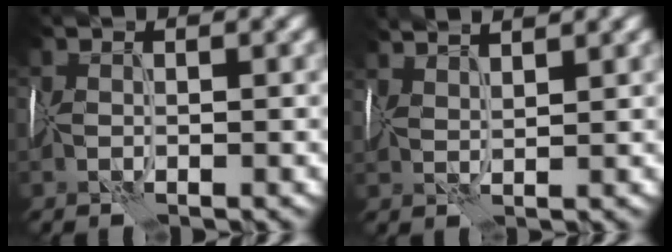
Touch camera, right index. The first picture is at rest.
{"total": 3.5, "force": [3.2, 0.2, 1.4], "torque": [-0.026, 0.017, 0.038]}